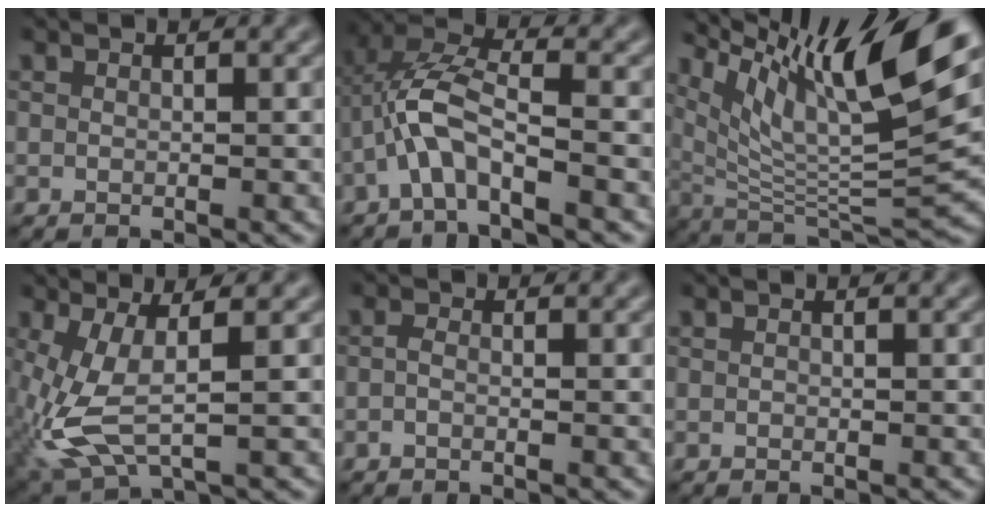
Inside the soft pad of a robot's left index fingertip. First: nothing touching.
{"total": 5.2, "force": [-2.3, 1.6, 4.4], "torque": [-0.096, 0.019, -0.050]}
{"total": 13.3, "force": [7.6, 3.0, 10.4], "torque": [-0.189, 0.011, 0.151]}
{"total": 6.2, "force": [-1.1, 2.3, 5.6], "torque": [-0.153, -0.010, -0.018]}
{"total": 0.8, "force": [-0.5, 0.3, 0.5], "torque": [-0.013, -0.002, -0.013]}
{"total": 0.0}